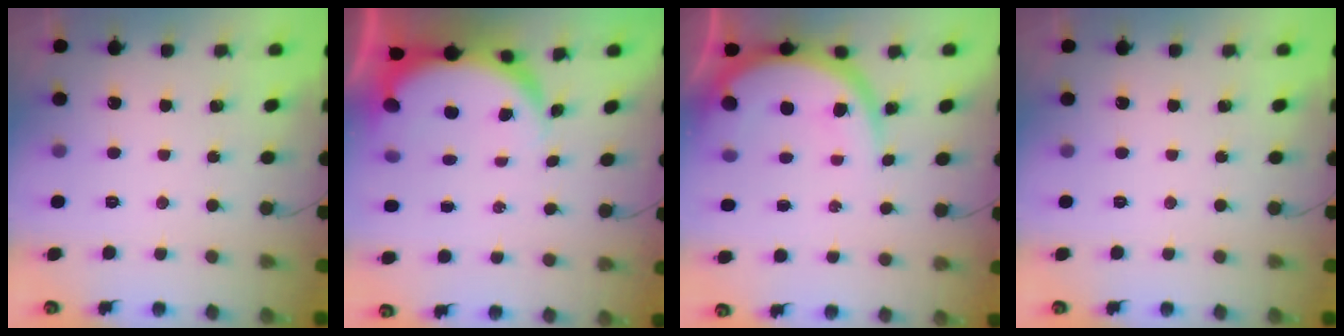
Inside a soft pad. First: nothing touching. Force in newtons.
{"total": 7.1, "press": 7.0, "slide": 1.5}
{"total": 12.0, "press": 12.0, "slide": 1.2}
{"total": 0.0}